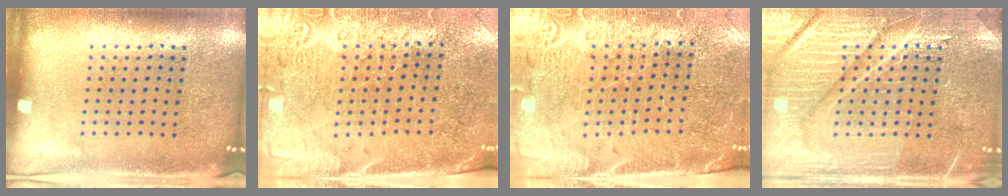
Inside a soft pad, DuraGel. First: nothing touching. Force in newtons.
{"total": 2.7, "press": 2.4, "slide": 1.2}
{"total": 3.0, "press": 2.9, "slide": 0.9}
{"total": 4.3, "press": 4.2, "slide": 0.5}